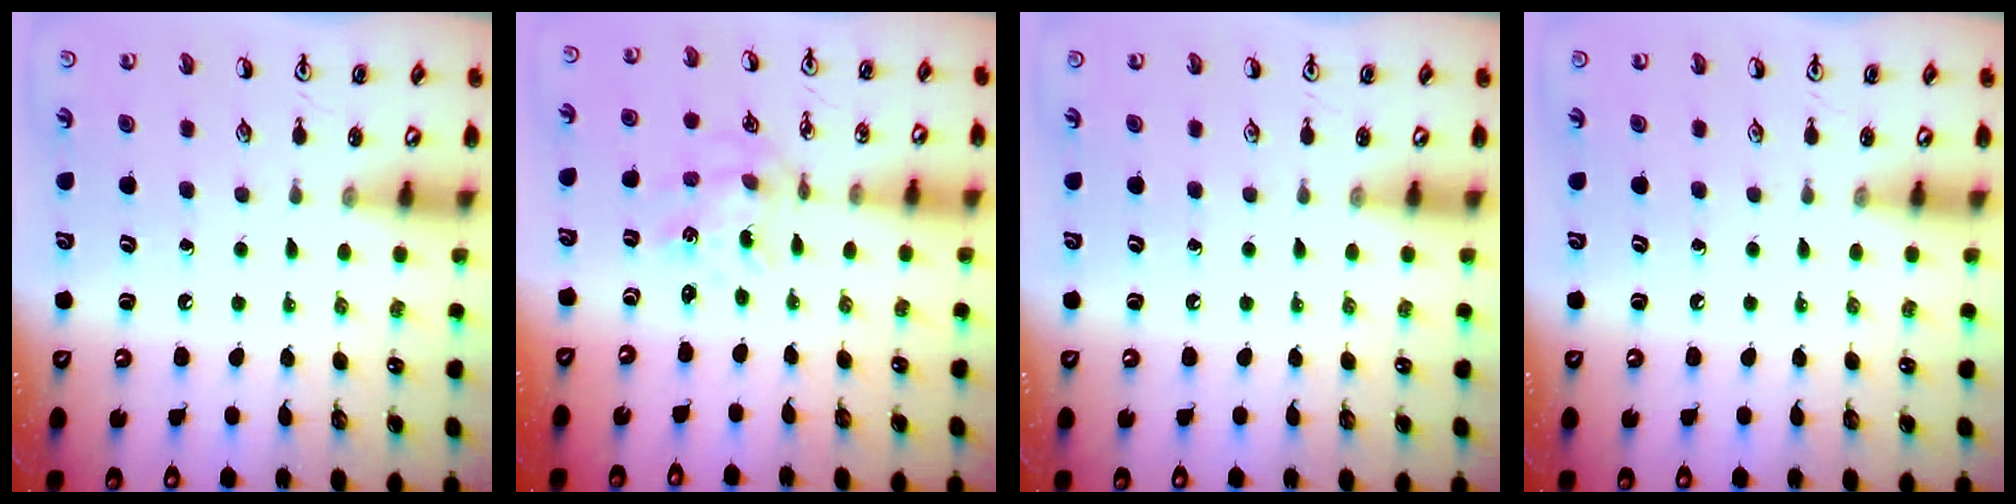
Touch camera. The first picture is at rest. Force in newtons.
{"total": 1.2, "press": 1.2, "slide": 0.2}
{"total": 0.0}
{"total": 0.0}